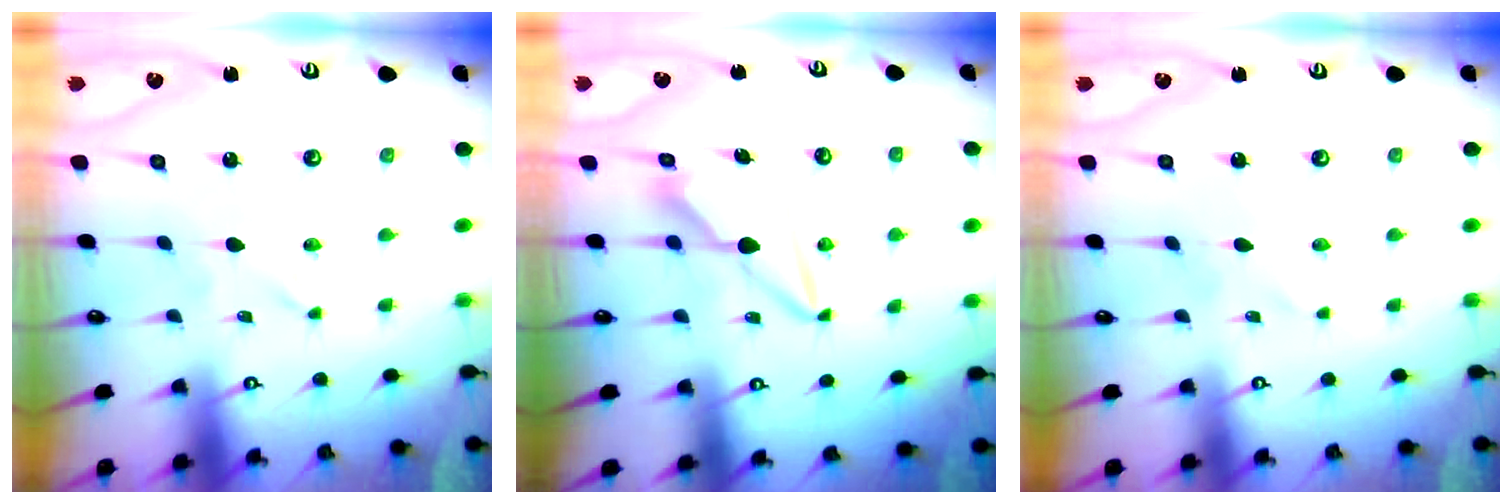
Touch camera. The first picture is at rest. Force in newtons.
{"total": 8.2, "press": 8.2, "slide": 0.6}
{"total": 2.7, "press": 2.7, "slide": 0.3}